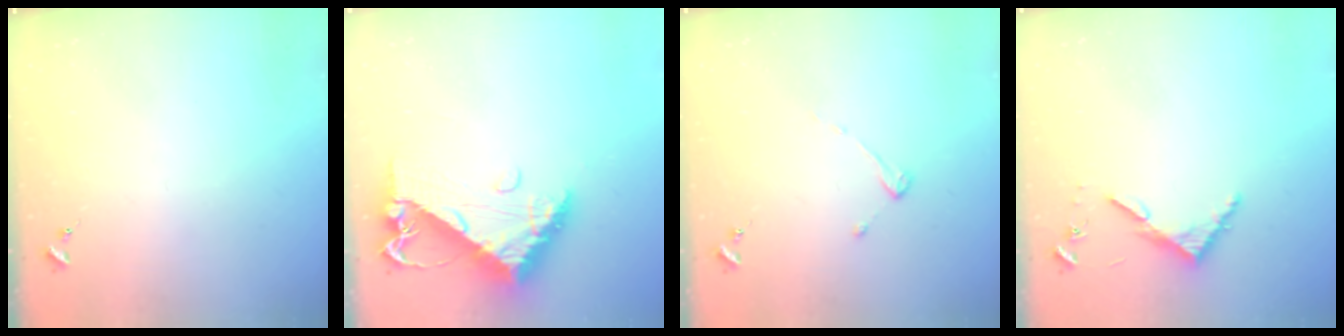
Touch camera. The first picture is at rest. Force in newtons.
{"total": 12.7, "press": 12.7, "slide": 1.3}
{"total": 2.7, "press": 2.7, "slide": 0.3}
{"total": 4.0, "press": 4.0, "slide": 0.3}